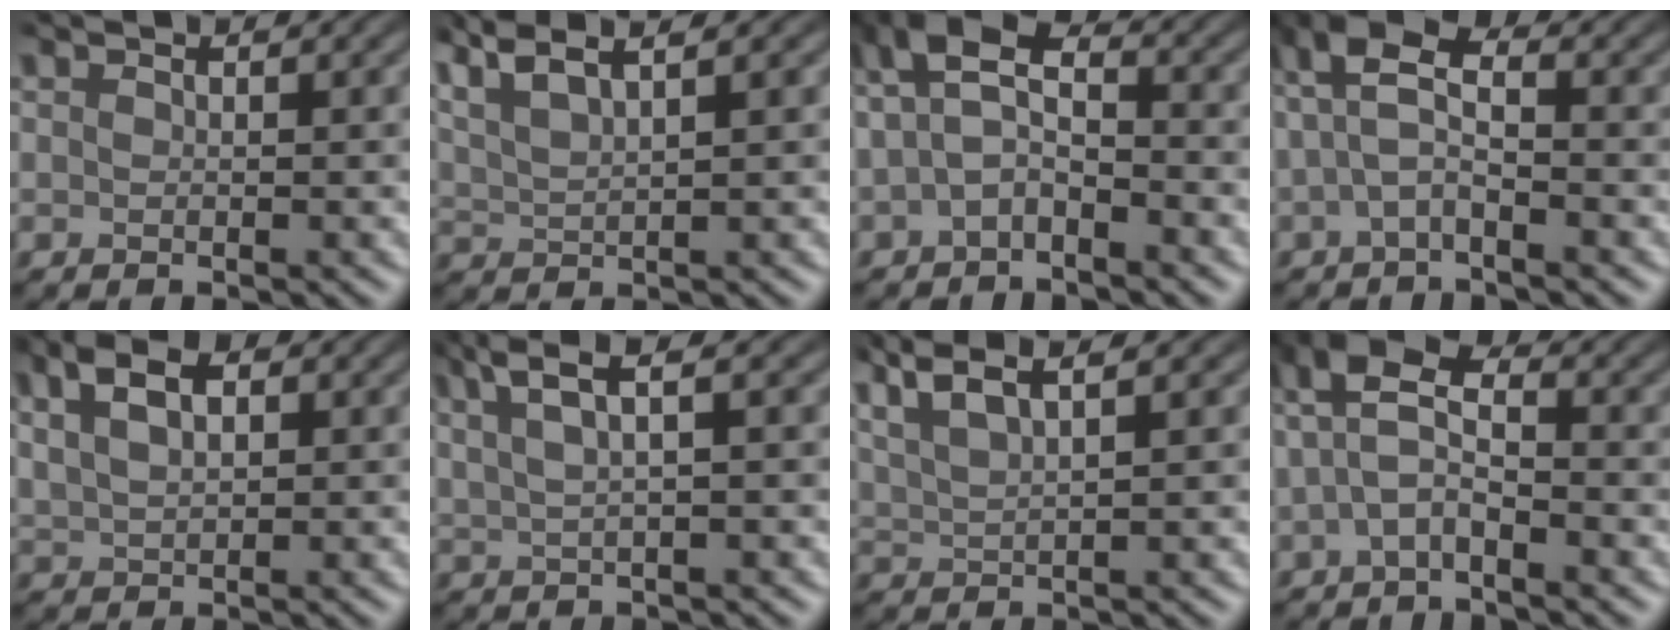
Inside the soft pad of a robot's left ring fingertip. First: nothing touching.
{"total": 5.2, "force": [3.6, 1.3, 3.6], "torque": [-0.065, 0.025, 0.049]}
{"total": 3.8, "force": [-0.7, 2.1, 3.0], "torque": [-0.057, 0.019, -0.025]}
{"total": 3.3, "force": [-0.1, 1.2, 3.0], "torque": [-0.065, 0.018, -0.014]}
{"total": 4.5, "force": [1.8, 2.6, 3.1], "torque": [-0.064, 0.012, 0.027]}
{"total": 4.2, "force": [2.3, 1.0, 3.4], "torque": [-0.060, 0.015, 0.042]}
{"total": 4.9, "force": [3.3, 1.2, 3.5], "torque": [-0.064, 0.023, 0.048]}
{"total": 3.6, "force": [-0.5, 1.7, 3.2], "torque": [-0.067, 0.017, -0.022]}